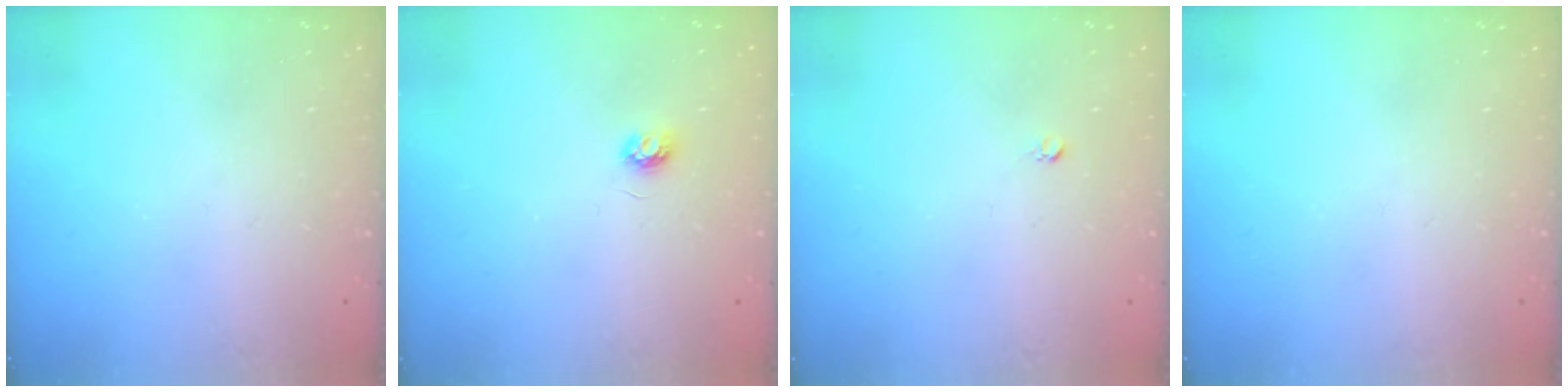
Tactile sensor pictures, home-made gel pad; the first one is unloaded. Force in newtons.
{"total": 3.4, "press": 3.4, "slide": 0.4}
{"total": 2.5, "press": 2.5, "slide": 0.2}
{"total": 0.0}